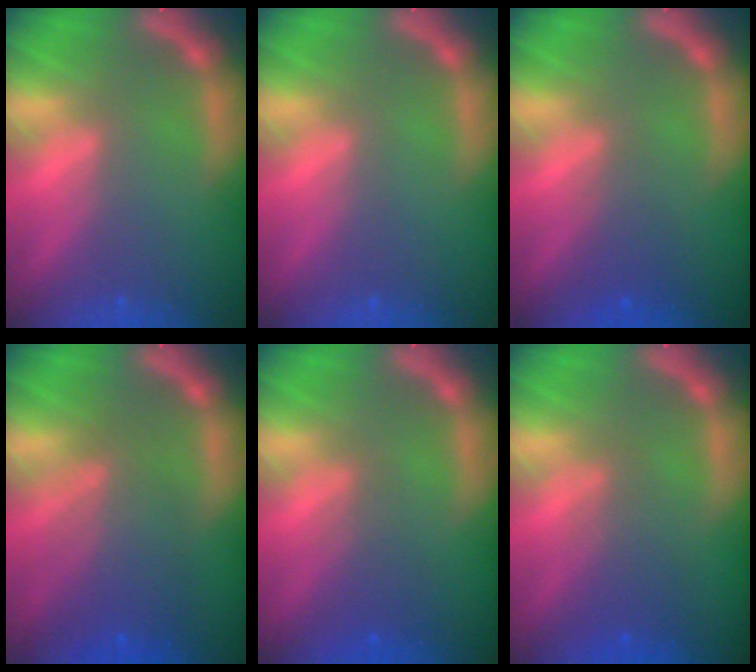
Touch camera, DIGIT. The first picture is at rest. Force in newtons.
{"total": 0.0}
{"total": 1.9}
{"total": 6.1}
{"total": 2.5}
{"total": 3.0}